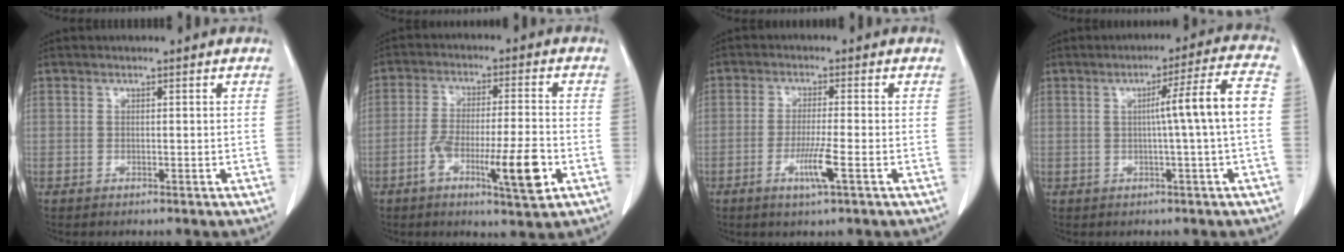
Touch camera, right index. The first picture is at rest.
{"total": 10.7, "force": [-4.0, 1.1, 9.8], "torque": [-0.168, -0.003, -0.066]}
{"total": 4.9, "force": [-1.9, -0.3, 4.5], "torque": [-0.087, -0.012, -0.037]}
{"total": 8.2, "force": [-0.2, -1.5, 8.0], "torque": [-0.117, 0.011, 0.000]}